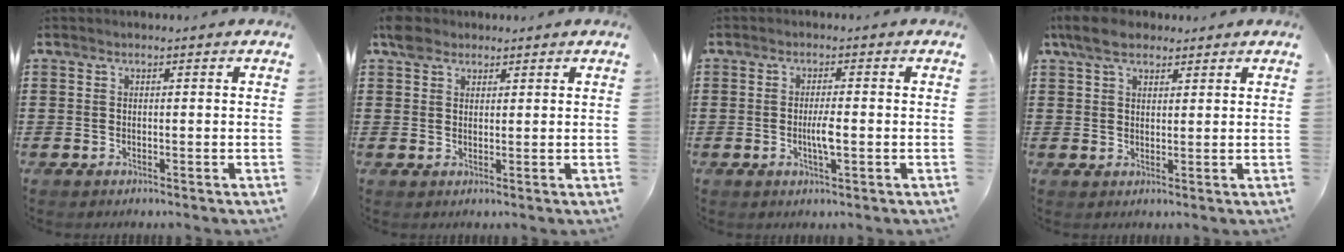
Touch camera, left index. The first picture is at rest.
{"total": 3.1, "force": [2.2, 1.9, 1.0], "torque": [-0.020, 0.008, 0.041]}
{"total": 3.1, "force": [-0.6, 0.6, 3.0], "torque": [-0.053, 0.000, -0.012]}
{"total": 5.3, "force": [3.7, 2.6, 2.7], "torque": [-0.066, 0.006, 0.068]}